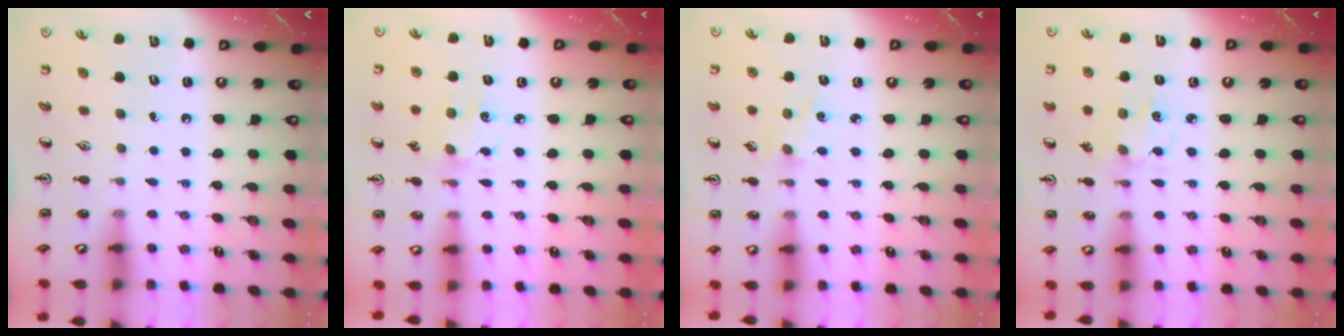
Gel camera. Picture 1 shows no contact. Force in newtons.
{"total": 2.8, "press": 2.7, "slide": 0.7}
{"total": 1.2, "press": 1.2, "slide": 0.2}
{"total": 1.9, "press": 1.8, "slide": 0.5}